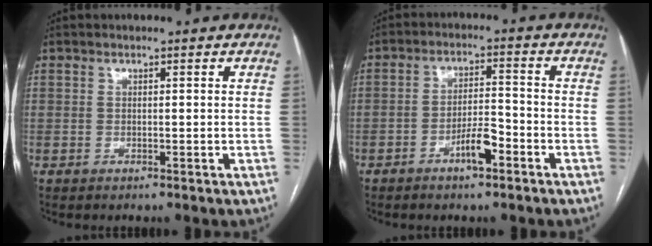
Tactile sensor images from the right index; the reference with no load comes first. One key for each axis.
{"total": 5.2, "fx": -2.9, "fy": 1.3, "fz": 4.1, "tx": -0.077, "ty": 0.007, "tz": -0.051}